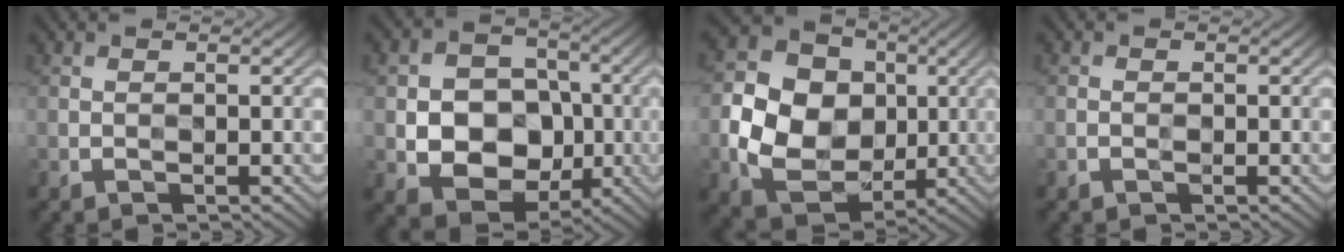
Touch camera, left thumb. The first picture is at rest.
{"total": 9.5, "force": [-1.7, 8.0, 4.9], "torque": [-0.088, -0.004, -0.046]}
{"total": 11.7, "force": [-0.4, 9.8, 6.4], "torque": [-0.150, 0.001, -0.005]}
{"total": 0.9, "force": [-0.6, 0.6, 0.3], "torque": [-0.002, 0.001, -0.013]}